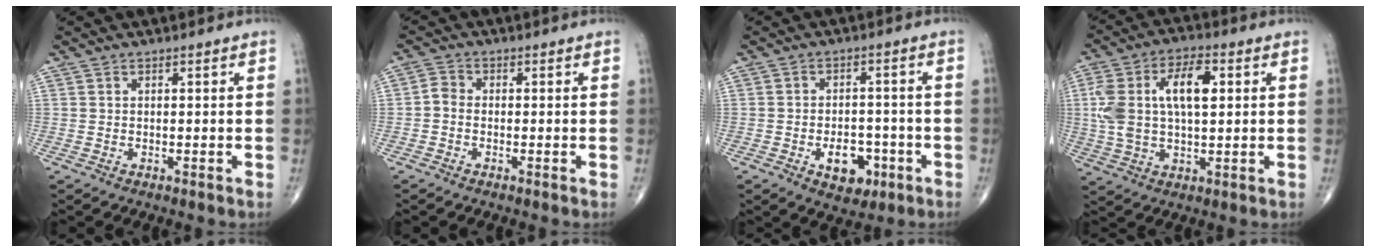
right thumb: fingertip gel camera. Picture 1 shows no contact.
{"total": 2.3, "force": [-0.6, 1.8, 1.3], "torque": [-0.018, 0.006, -0.022]}
{"total": 7.5, "force": [-3.0, 4.8, 4.9], "torque": [-0.044, 0.018, -0.037]}
{"total": 14.2, "force": [2.7, 7.2, 12.0], "torque": [-0.237, 0.018, 0.052]}